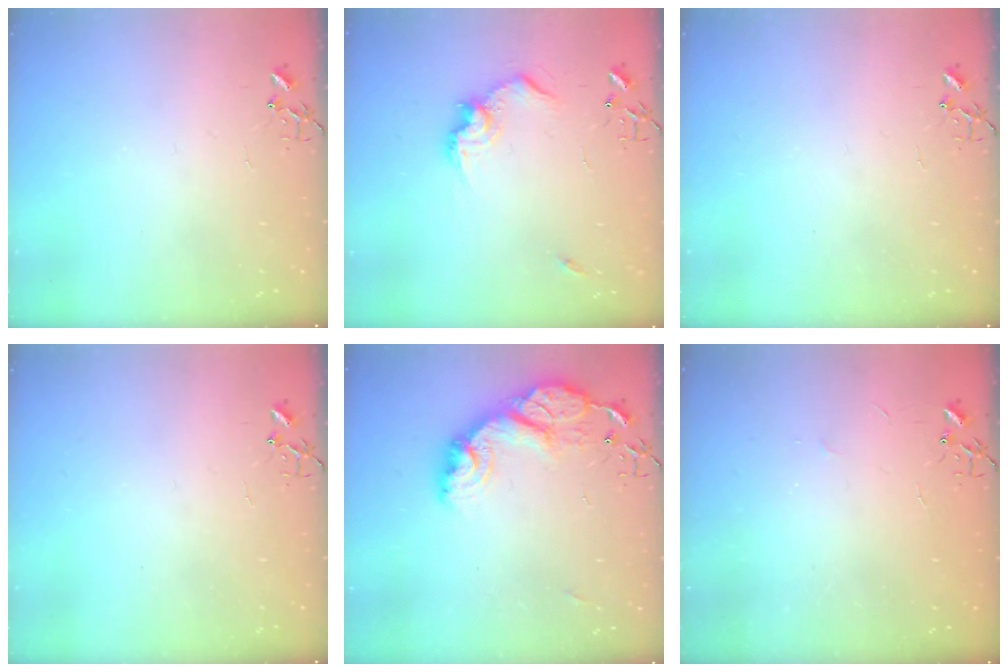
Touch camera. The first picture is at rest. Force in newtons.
{"total": 12.2, "press": 12.1, "slide": 0.9}
{"total": 0.0}
{"total": 0.0}
{"total": 15.7, "press": 15.6, "slide": 1.2}
{"total": 2.1, "press": 2.1, "slide": 0.4}